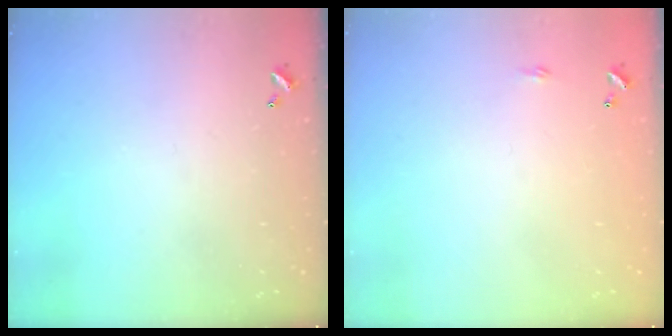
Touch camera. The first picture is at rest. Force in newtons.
{"total": 2.2, "press": 2.1, "slide": 0.4}